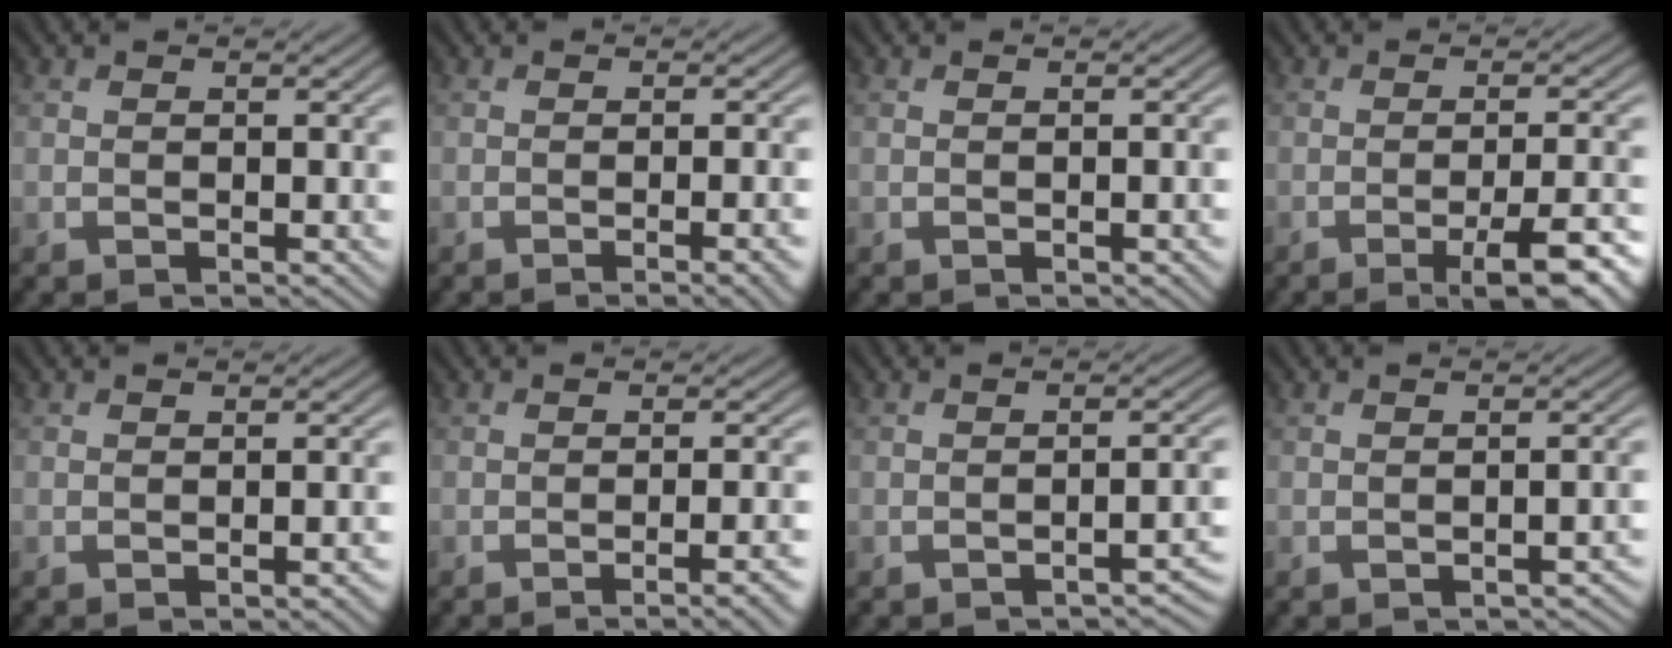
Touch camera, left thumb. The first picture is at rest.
{"total": 3.4, "force": [-1.2, 0.8, 3.1], "torque": [-0.034, 0.007, -0.020]}
{"total": 0.7, "force": [-0.2, 0.2, 0.7], "torque": [-0.008, 0.001, 0.000]}
{"total": 6.7, "force": [-3.5, 1.1, 5.6], "torque": [-0.085, 0.002, -0.053]}
{"total": 1.0, "force": [-0.5, 0.1, 0.8], "torque": [-0.009, 0.002, -0.009]}
{"total": 4.4, "force": [-2.1, 1.0, 3.8], "torque": [-0.041, 0.010, -0.034]}
{"total": 2.9, "force": [-2.0, 0.6, 2.0], "torque": [-0.023, 0.008, -0.033]}
{"total": 1.4, "force": [-0.9, 0.4, 0.9], "torque": [-0.011, 0.001, -0.011]}